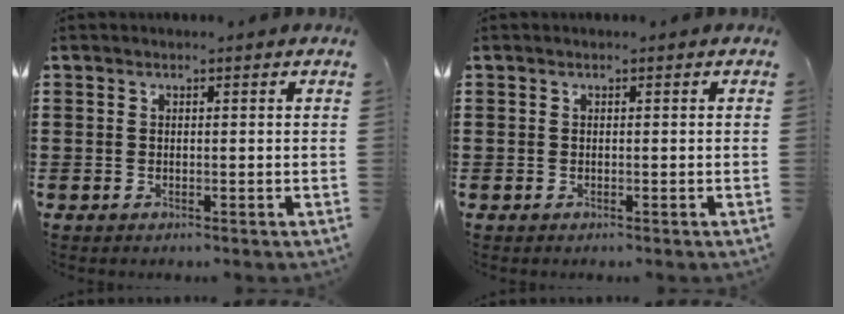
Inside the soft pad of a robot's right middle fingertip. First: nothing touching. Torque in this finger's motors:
{"motor_torque": [0.00, 0.00, -0.01, -0.01]}